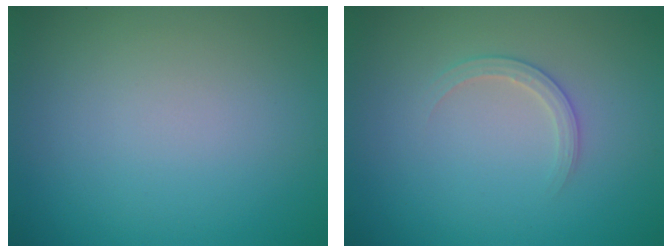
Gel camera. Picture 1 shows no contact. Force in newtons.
{"total": 1.6, "press": 1.6, "slide": 0.1}